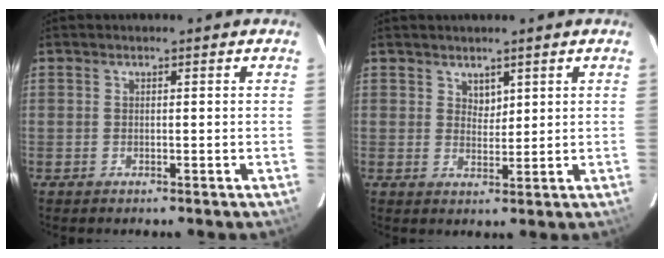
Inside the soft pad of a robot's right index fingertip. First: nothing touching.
{"total": 2.3, "force": [1.7, 1.4, 0.7], "torque": [-0.006, 0.001, 0.031]}